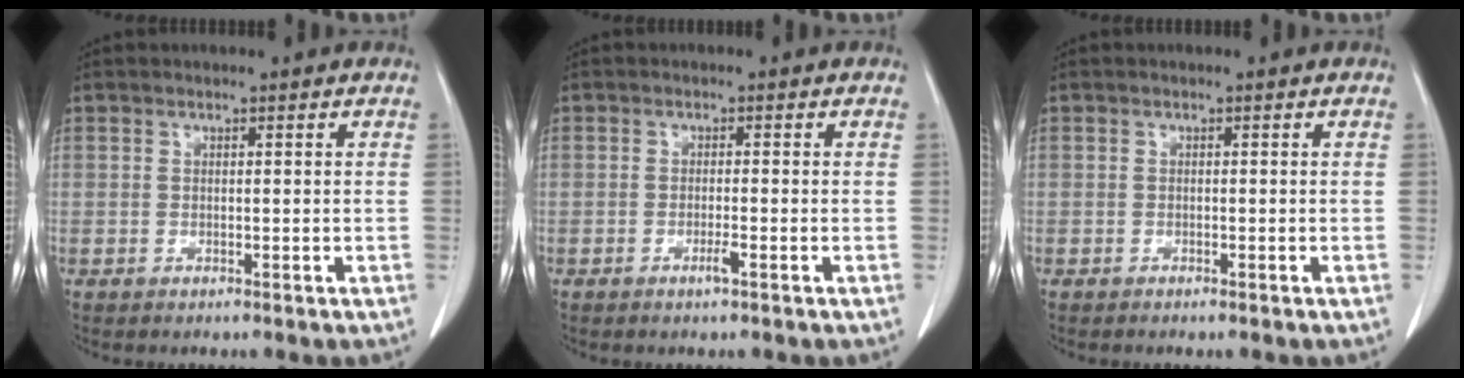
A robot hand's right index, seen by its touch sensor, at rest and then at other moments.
{"total": 1.5, "force": [-0.8, 0.0, 1.2], "torque": [-0.026, -0.001, -0.015]}
{"total": 0.7, "force": [-0.6, 0.1, 0.4], "torque": [-0.010, -0.002, -0.008]}